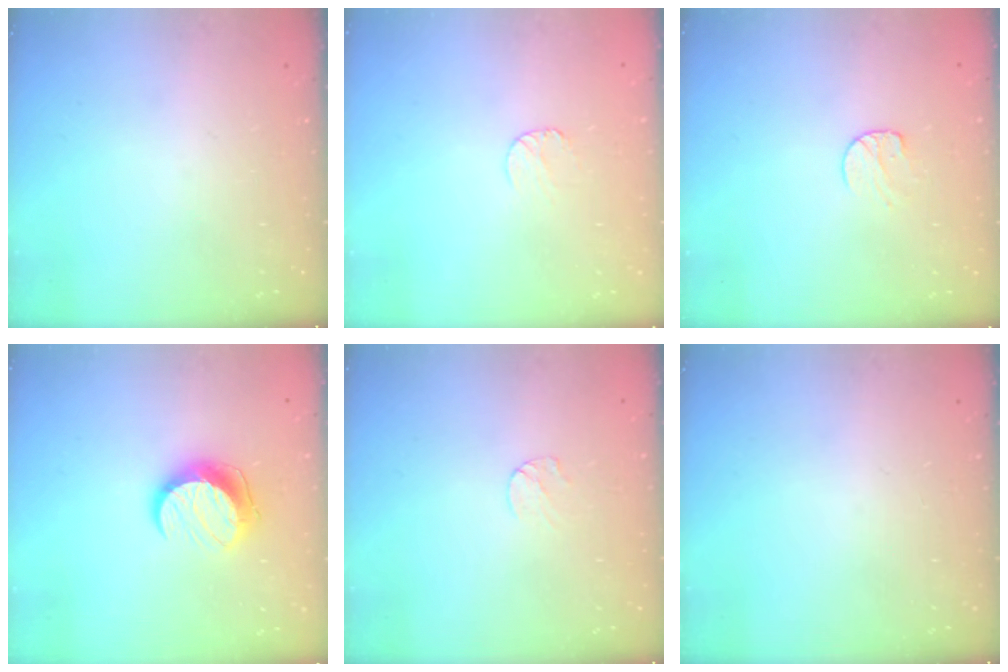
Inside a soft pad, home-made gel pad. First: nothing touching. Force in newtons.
{"total": 4.8, "press": 4.8, "slide": 0.5}
{"total": 7.7, "press": 7.7, "slide": 0.7}
{"total": 10.2, "press": 10.2, "slide": 0.3}
{"total": 4.0, "press": 4.0, "slide": 0.4}
{"total": 0.0}